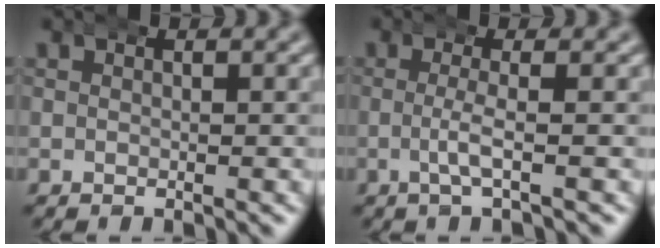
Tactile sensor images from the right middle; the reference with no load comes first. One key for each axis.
{"total": 2.0, "fx": -0.6, "fy": -0.3, "fz": 1.9, "tx": -0.038, "ty": -0.002, "tz": -0.011}